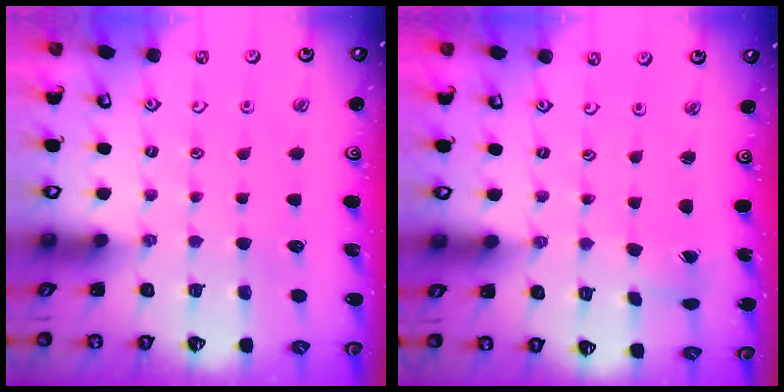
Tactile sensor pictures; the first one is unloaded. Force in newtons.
{"total": 0.5, "press": 0.5, "slide": 0.1}